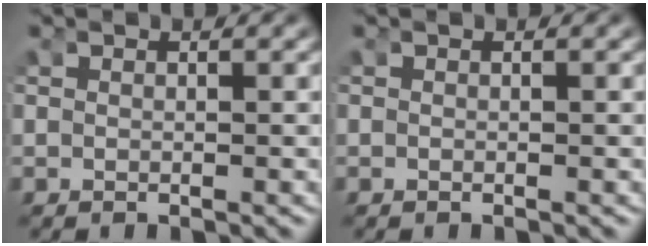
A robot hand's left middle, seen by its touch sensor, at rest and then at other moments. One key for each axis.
{"total": 0.0}